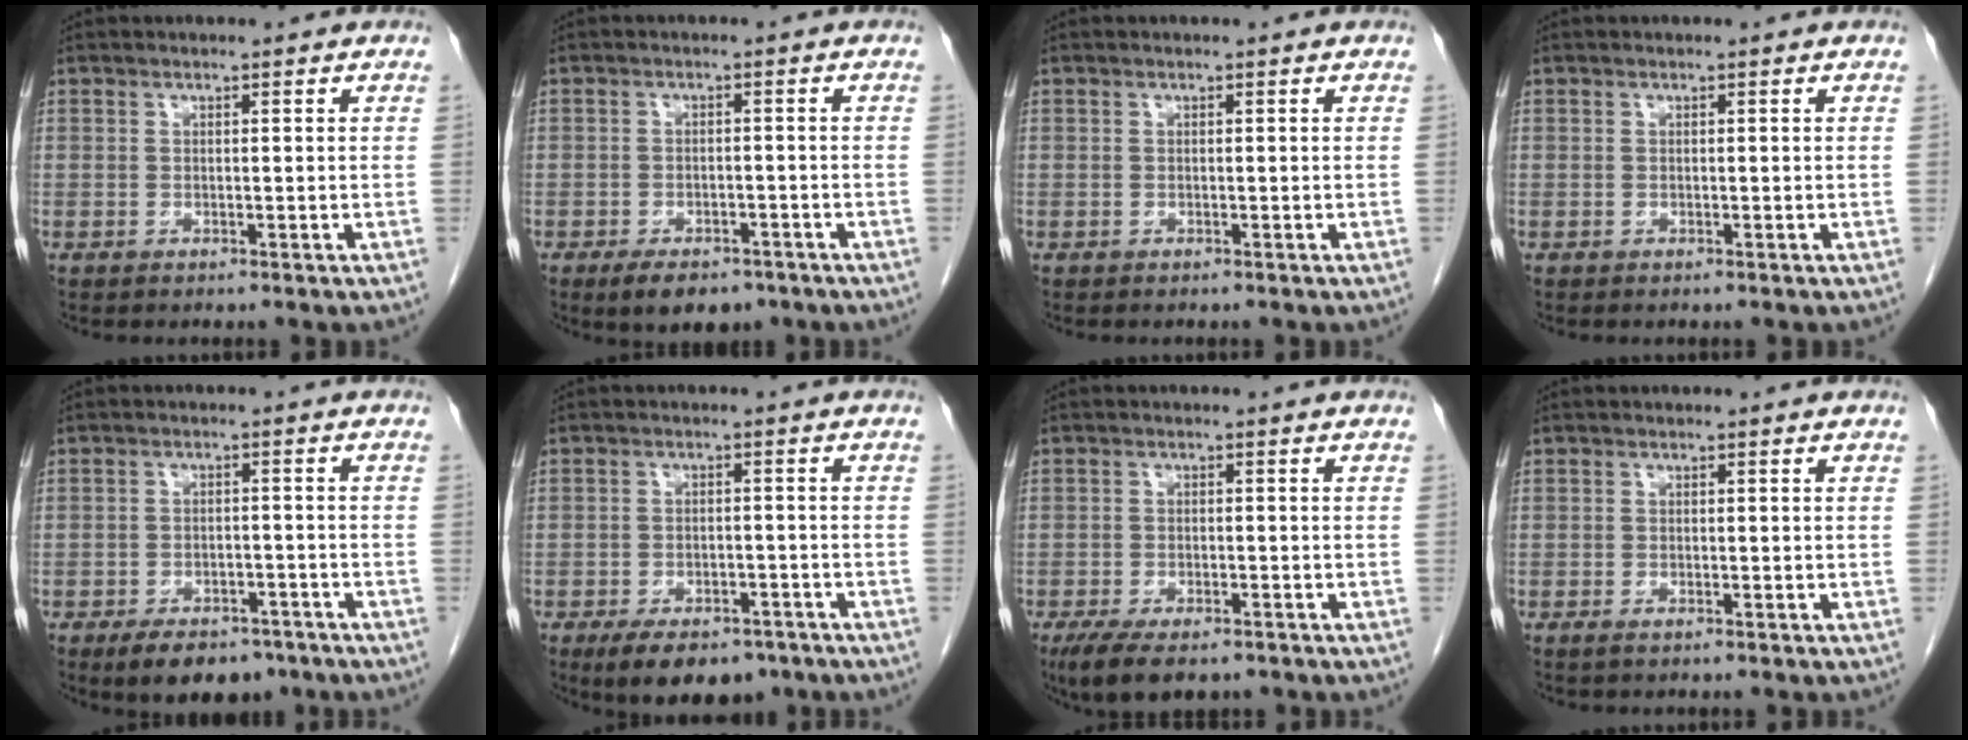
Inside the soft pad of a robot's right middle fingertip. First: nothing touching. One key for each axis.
{"total": 6.5, "fx": -4.7, "fy": 3.1, "fz": 3.3, "tx": -0.050, "ty": -0.002, "tz": -0.069}
{"total": 0.0}
{"total": 0.0}
{"total": 8.4, "fx": -6.2, "fy": 4.1, "fz": 3.9, "tx": -0.054, "ty": 0.001, "tz": -0.093}
{"total": 10.0, "fx": -7.3, "fy": 4.5, "fz": 5.1, "tx": -0.074, "ty": -0.003, "tz": -0.109}
{"total": 7.7, "fx": -5.6, "fy": 2.7, "fz": 4.5, "tx": -0.075, "ty": -0.012, "tz": -0.088}
{"total": 1.0, "fx": -0.6, "fy": 0.3, "fz": 0.7, "tx": -0.014, "ty": -0.001, "tz": -0.008}